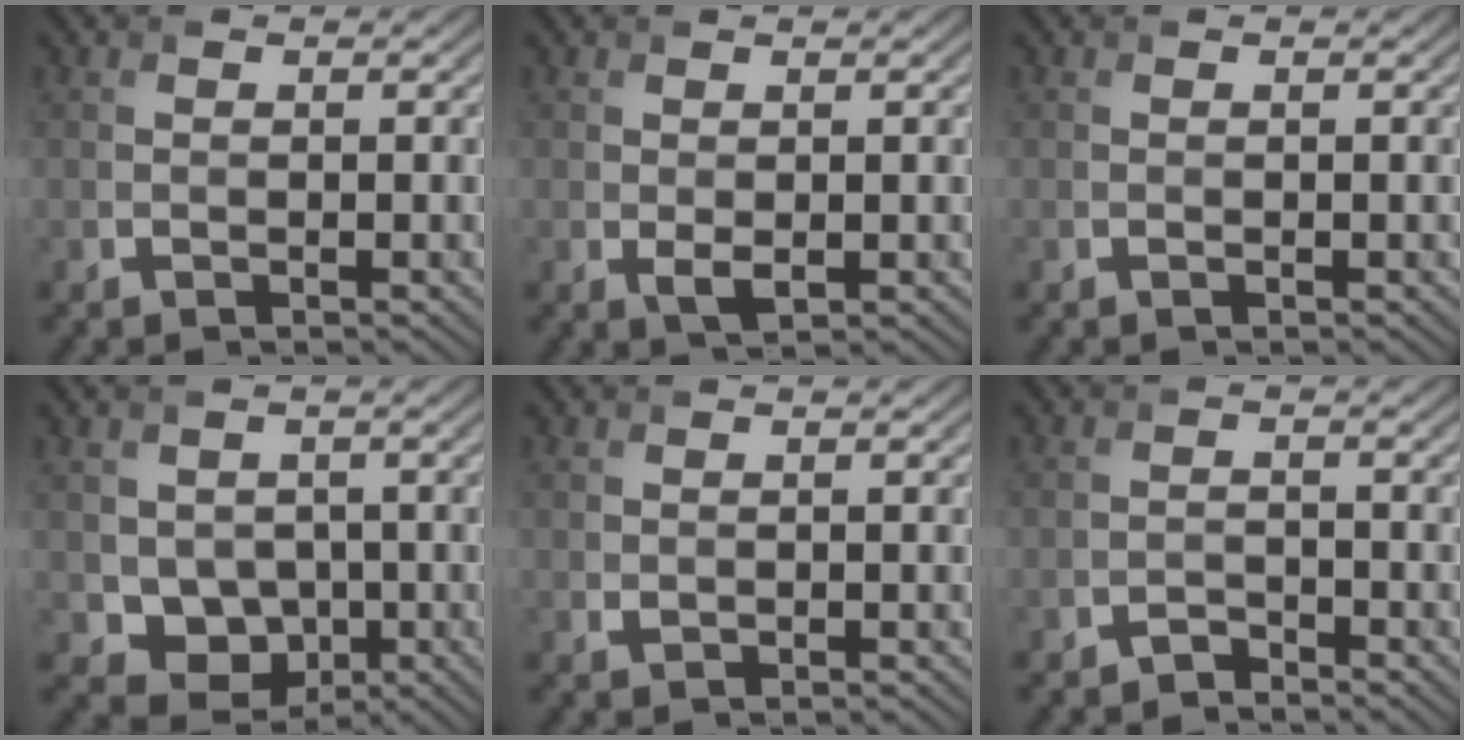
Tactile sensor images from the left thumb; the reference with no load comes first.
{"total": 1.6, "force": [-0.1, 0.9, 1.3], "torque": [-0.029, -0.007, 0.003]}
{"total": 0.0}
{"total": 5.7, "force": [-0.1, 5.0, 2.8], "torque": [-0.066, -0.023, 0.000]}
{"total": 0.6, "force": [0.3, 0.5, 0.2], "torque": [-0.008, -0.003, 0.009]}
{"total": 1.4, "force": [-1.3, 0.4, 0.3], "torque": [-0.004, 0.003, -0.029]}